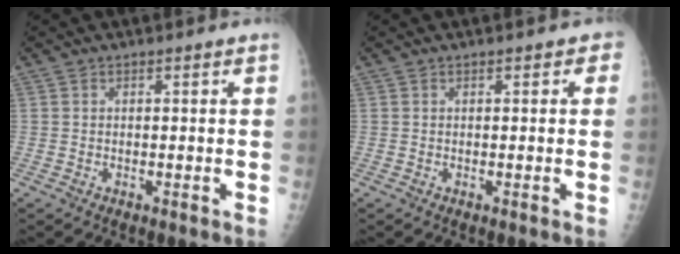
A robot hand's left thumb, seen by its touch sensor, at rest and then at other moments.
{"total": 1.3, "force": [0.5, 0.8, 0.9], "torque": [0.005, 0.003, 0.001]}